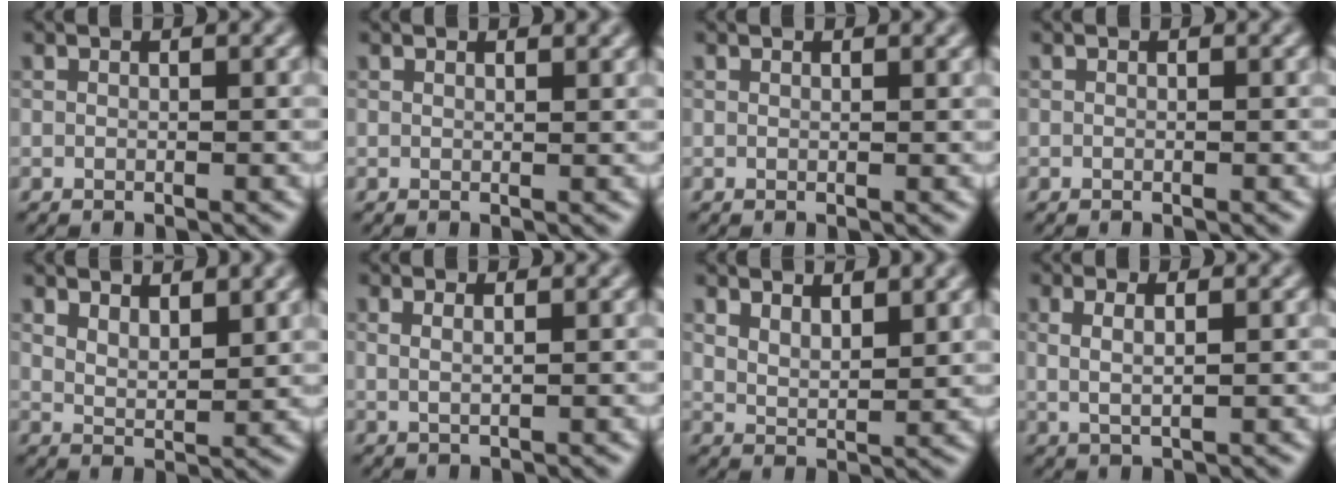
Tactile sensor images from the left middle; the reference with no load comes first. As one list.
[{"total": 1.1, "force": [1.0, 0.2, 0.4], "torque": [-0.007, 0.000, 0.015]}, {"total": 0.8, "force": [0.7, 0.1, 0.2], "torque": [-0.003, 0.001, 0.012]}, {"total": 0.0}, {"total": 3.4, "force": [2.7, 1.2, 1.7], "torque": [-0.031, -0.003, 0.052]}, {"total": 1.6, "force": [0.8, 0.7, 1.2], "torque": [-0.014, -0.002, 0.005]}, {"total": 3.2, "force": [2.5, 1.1, 1.7], "torque": [-0.032, -0.002, 0.049]}, {"total": 2.2, "force": [0.7, 0.7, 1.9], "torque": [-0.031, -0.002, 0.014]}]